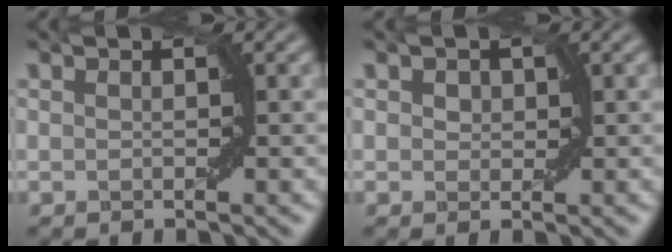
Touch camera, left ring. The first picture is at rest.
{"total": 1.1, "force": [0.4, 0.9, 0.4], "torque": [-0.006, 0.001, 0.008]}